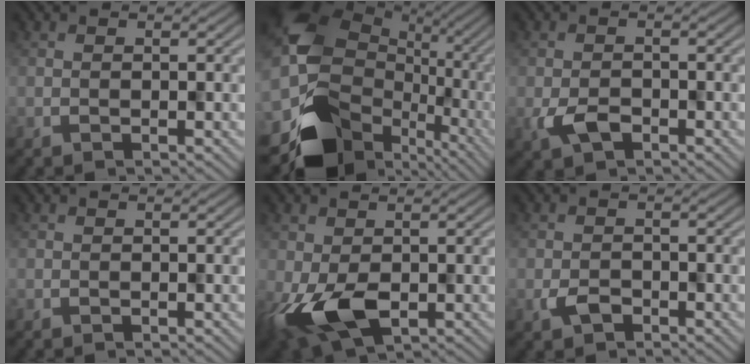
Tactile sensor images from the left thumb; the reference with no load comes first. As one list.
[{"total": 18.3, "force": [-4.4, 13.4, 11.6], "torque": [-0.250, -0.036, -0.049]}, {"total": 3.0, "force": [-1.5, 1.8, 1.9], "torque": [-0.042, -0.007, -0.030]}, {"total": 0.0}, {"total": 10.8, "force": [-3.8, 5.6, 8.4], "torque": [-0.174, -0.026, -0.057]}, {"total": 1.9, "force": [-1.1, 1.3, 0.9], "torque": [-0.018, -0.003, -0.020]}]